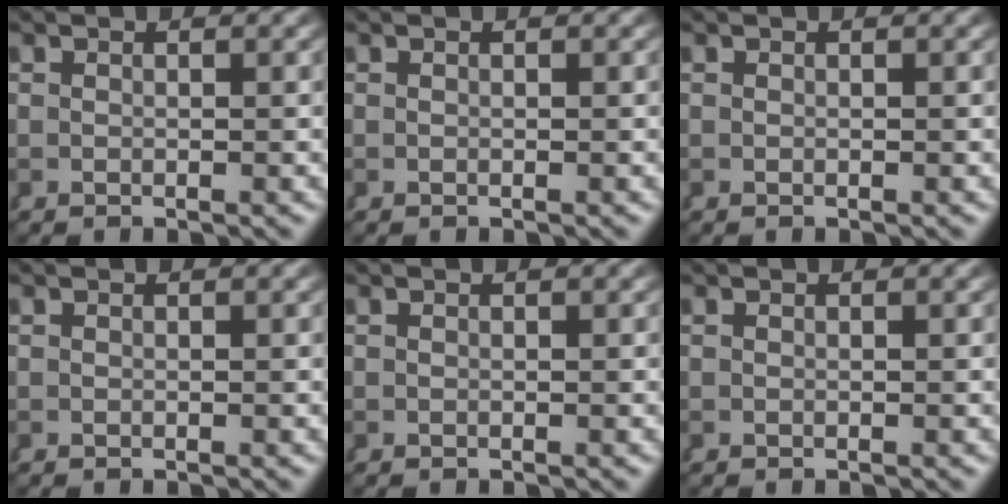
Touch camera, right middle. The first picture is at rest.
{"total": 0.0}
{"total": 0.0}
{"total": 0.0}
{"total": 0.0}
{"total": 0.0}